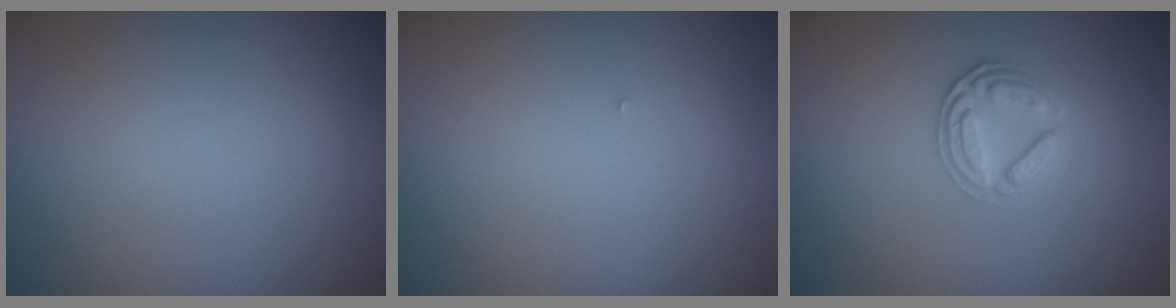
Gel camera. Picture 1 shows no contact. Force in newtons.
{"total": 0.0}
{"total": 2.6, "press": 2.5, "slide": 0.7}